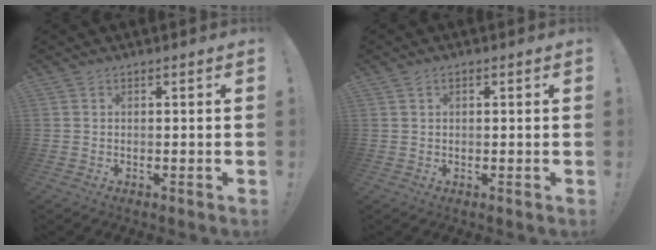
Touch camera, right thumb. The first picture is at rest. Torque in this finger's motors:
{"motor_torque": [-0.25, 0.04, -0.03, -0.10, 0.08]}